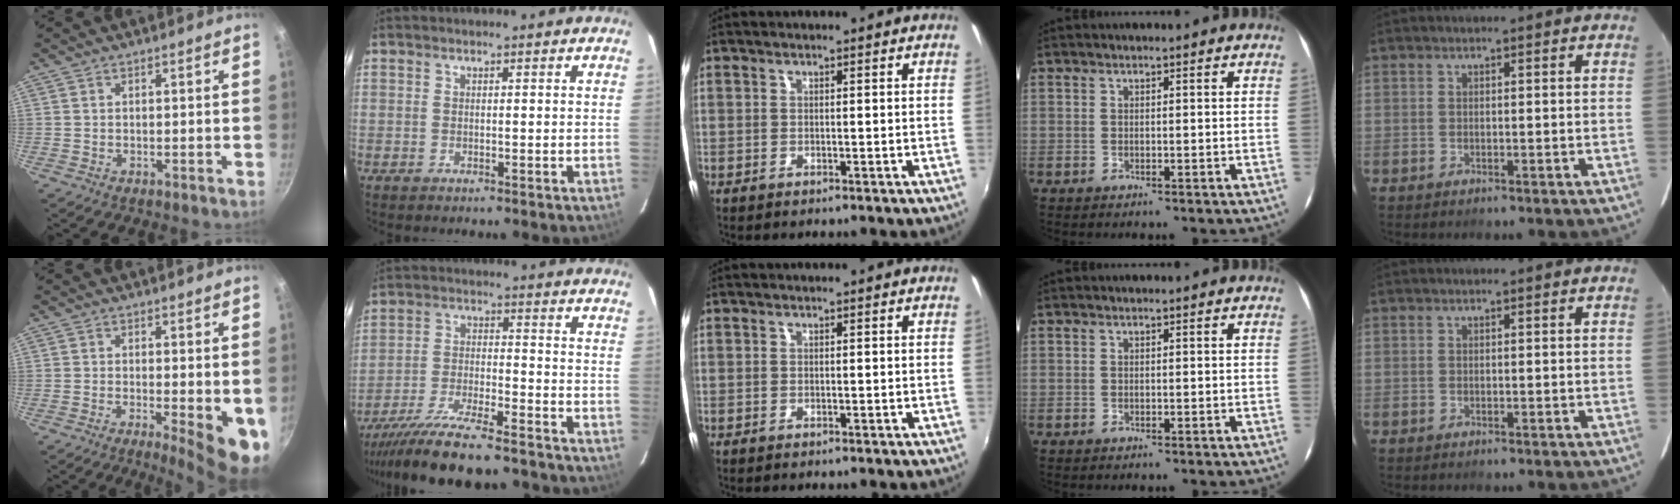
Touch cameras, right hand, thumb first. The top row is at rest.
{"thumb": {"total": 9.1, "force": [-1.7, 2.4, 8.6], "torque": [-0.099, -0.012, -0.016]}, "index": {"total": 18.5, "force": [-16.5, 2.6, 7.9], "torque": [-0.163, -0.038, -0.263]}}